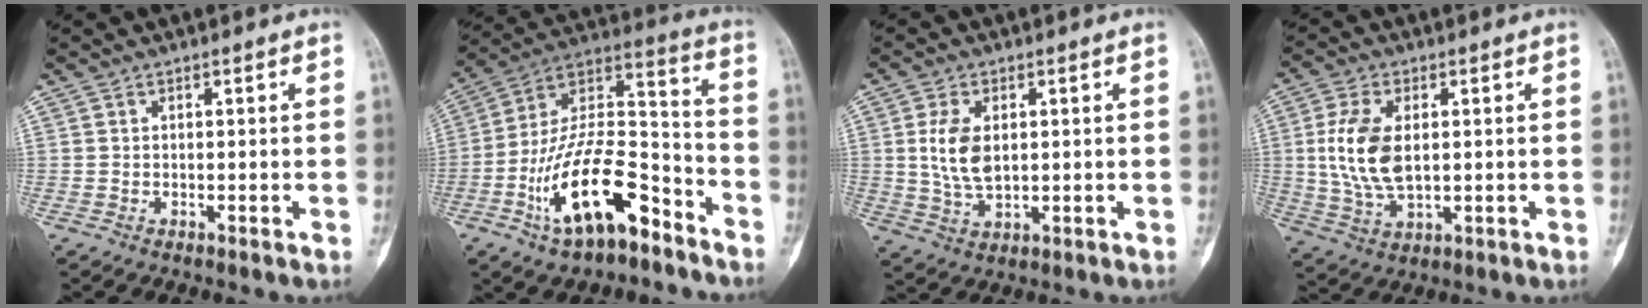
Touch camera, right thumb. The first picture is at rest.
{"total": 21.2, "force": [-11.0, 9.3, 15.6], "torque": [-0.264, 0.087, -0.188]}
{"total": 7.5, "force": [0.9, 4.3, 6.1], "torque": [-0.119, -0.007, 0.022]}
{"total": 10.8, "force": [0.9, 5.9, 9.0], "torque": [-0.190, -0.007, 0.023]}